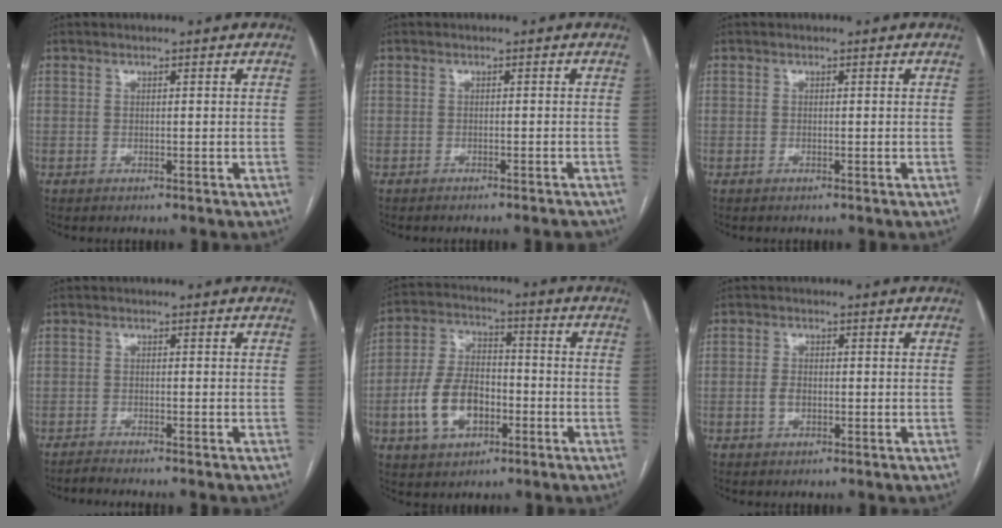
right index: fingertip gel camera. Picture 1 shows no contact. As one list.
[{"total": 5.1, "force": [-4.9, 0.6, 1.5], "torque": [-0.014, -0.010, -0.054]}, {"total": 0.0}, {"total": 2.8, "force": [-2.6, -0.6, 0.9], "torque": [-0.012, -0.004, -0.039]}, {"total": 11.0, "force": [-3.5, 6.5, 8.2], "torque": [-0.183, 0.016, -0.060]}, {"total": 2.0, "force": [-0.5, 1.2, 1.6], "torque": [-0.033, 0.002, -0.009]}]